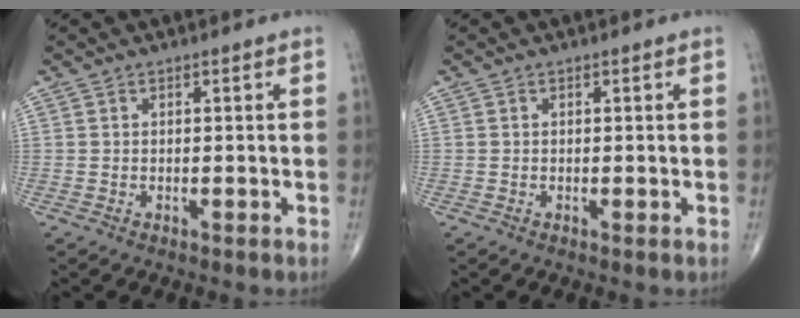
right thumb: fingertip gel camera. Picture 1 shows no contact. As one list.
[{"total": 0.0}]